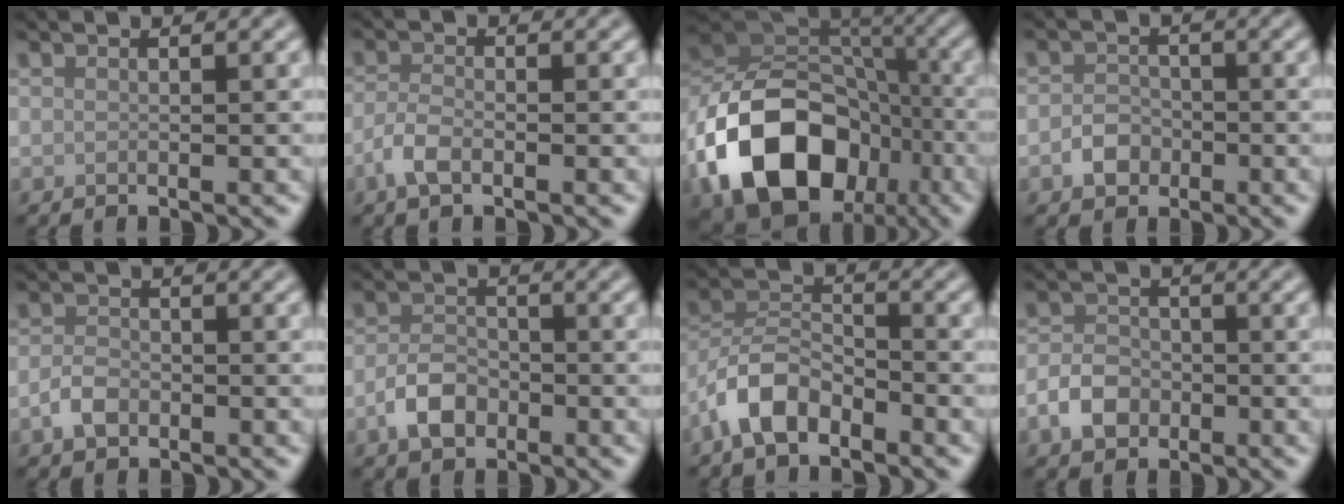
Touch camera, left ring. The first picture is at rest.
{"total": 2.2, "force": [-1.2, 1.0, 1.6], "torque": [-0.036, 0.000, -0.030]}
{"total": 15.4, "force": [-6.1, 11.0, 8.9], "torque": [-0.171, -0.011, -0.113]}
{"total": 2.2, "force": [-1.0, 1.8, 0.9], "torque": [-0.010, 0.002, -0.023]}
{"total": 2.1, "force": [-1.0, 1.5, 1.2], "torque": [-0.024, 0.001, -0.025]}
{"total": 3.3, "force": [-1.7, 2.1, 2.0], "torque": [-0.036, 0.005, -0.039]}
{"total": 5.2, "force": [-3.3, 2.6, 3.0], "torque": [-0.054, 0.009, -0.074]}
{"total": 3.1, "force": [-1.4, 2.3, 1.6], "torque": [-0.027, 0.003, -0.032]}